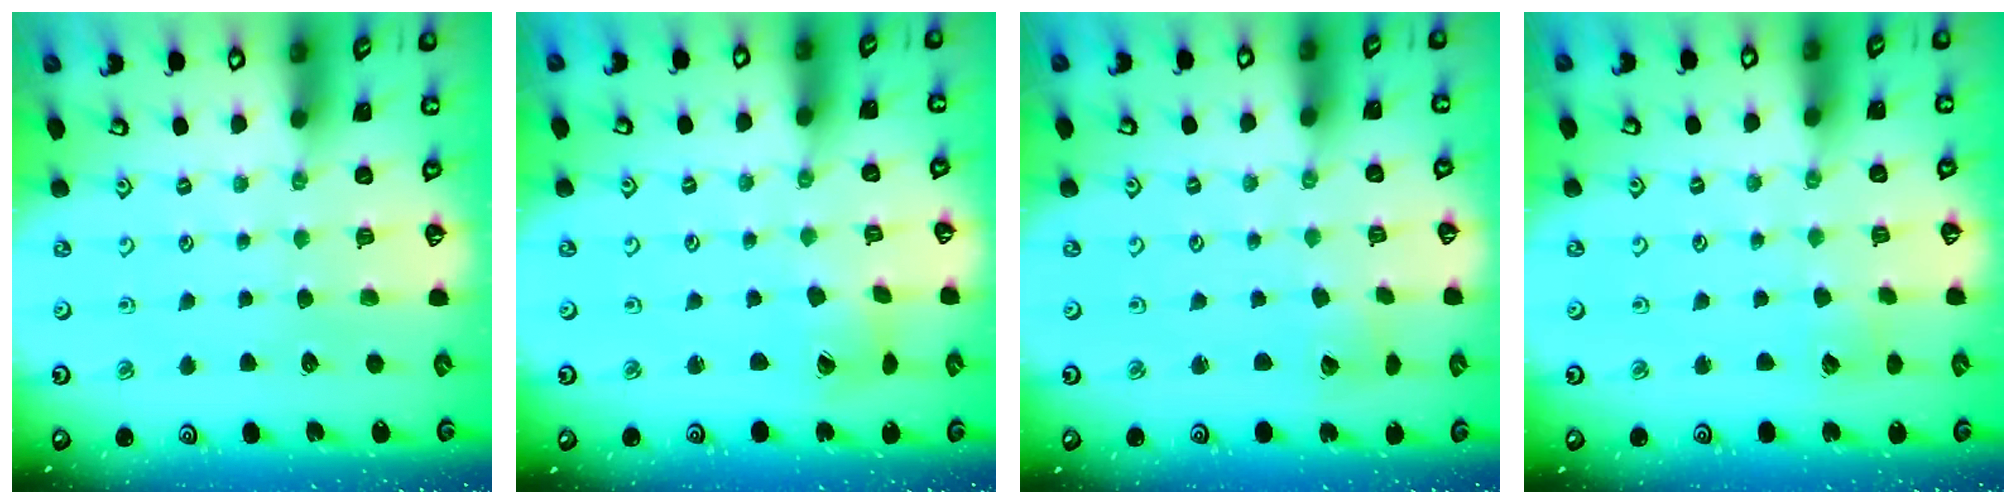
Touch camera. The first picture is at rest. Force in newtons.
{"total": 2.4, "press": 2.4, "slide": 0.3}
{"total": 2.6, "press": 2.6, "slide": 0.3}
{"total": 3.8, "press": 3.8, "slide": 0.4}